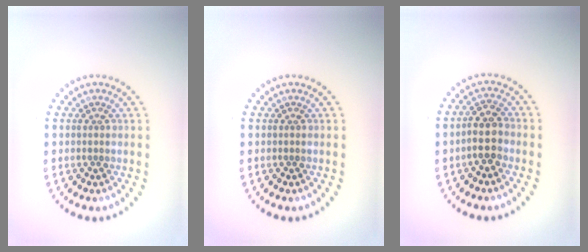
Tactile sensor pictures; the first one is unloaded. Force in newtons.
{"total": 0.0}
{"total": 2.9, "press": 2.6, "slide": 1.3}